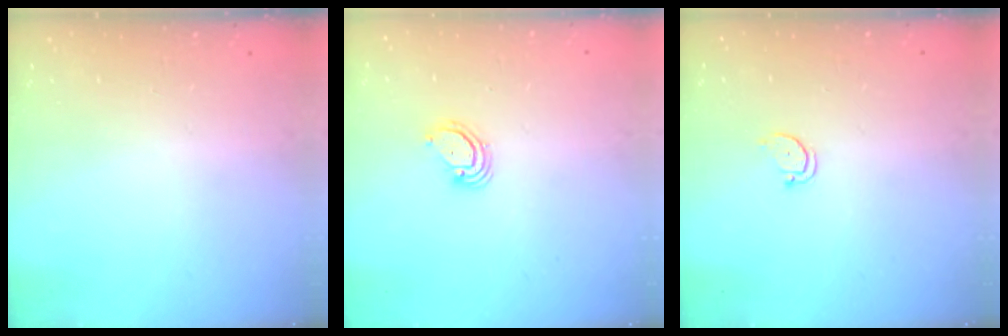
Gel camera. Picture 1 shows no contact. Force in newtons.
{"total": 2.9, "press": 2.9, "slide": 0.2}
{"total": 2.2, "press": 2.2, "slide": 0.2}